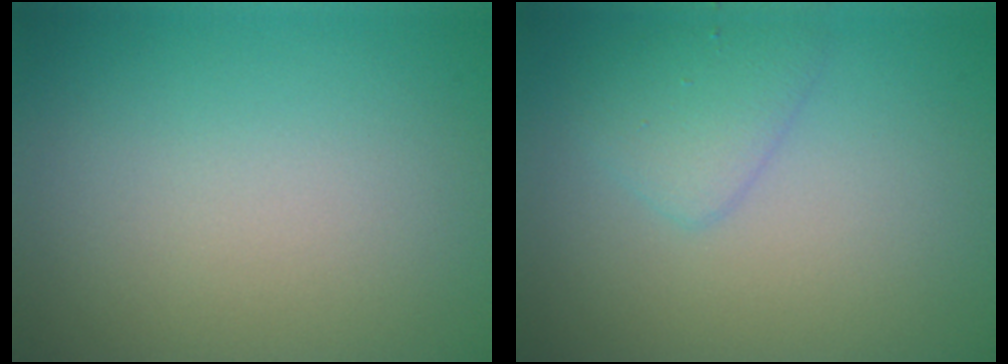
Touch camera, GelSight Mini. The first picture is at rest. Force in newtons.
{"total": 2.3, "press": 2.2, "slide": 0.1}